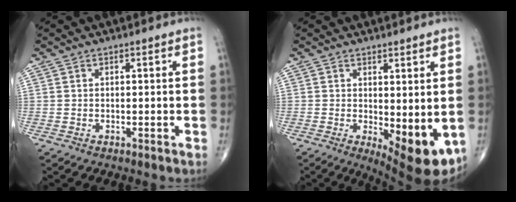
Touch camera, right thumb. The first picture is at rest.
{"total": 9.6, "force": [-1.5, 3.6, 8.8], "torque": [-0.108, -0.024, -0.007]}